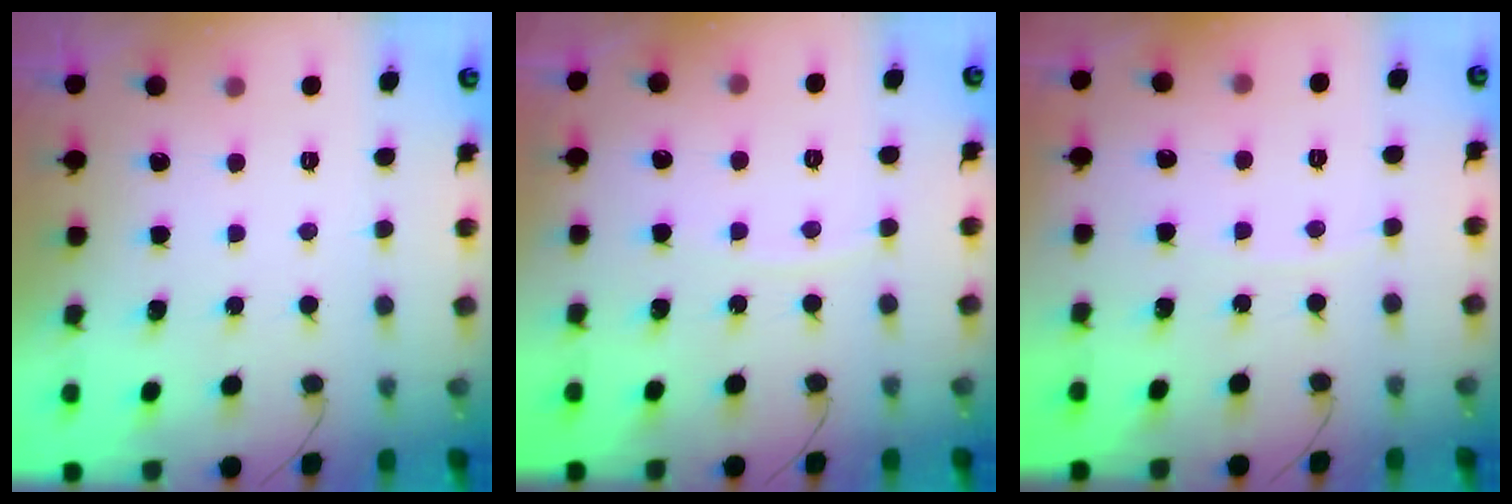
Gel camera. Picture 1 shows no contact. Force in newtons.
{"total": 4.4, "press": 4.3, "slide": 0.7}
{"total": 2.3, "press": 2.3, "slide": 0.3}